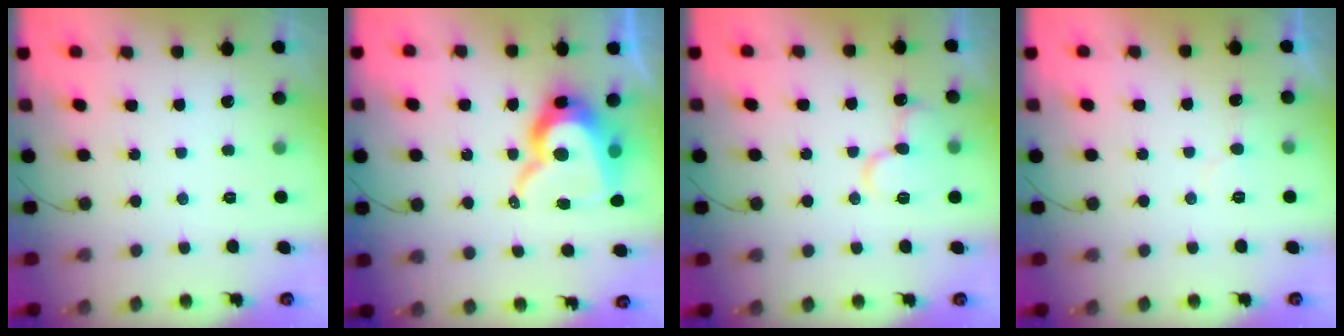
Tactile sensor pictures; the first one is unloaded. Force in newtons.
{"total": 15.7, "press": 15.7, "slide": 1.3}
{"total": 12.0, "press": 11.9, "slide": 1.4}
{"total": 5.3, "press": 5.3, "slide": 0.3}